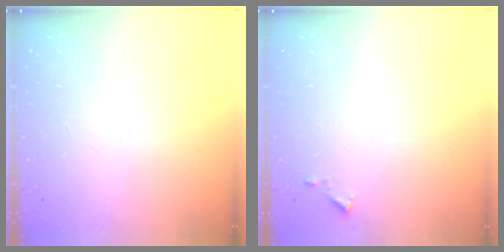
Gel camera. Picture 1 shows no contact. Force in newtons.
{"total": 5.3, "press": 5.2, "slide": 0.5}